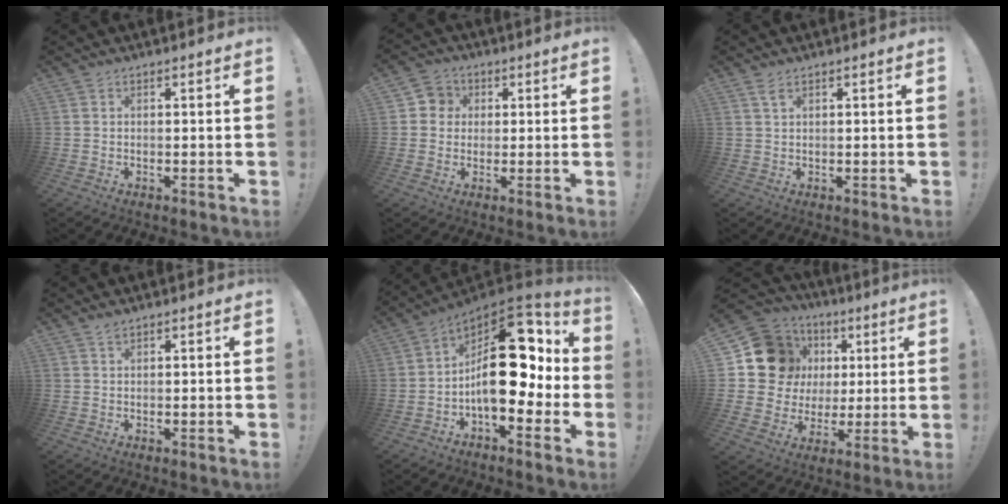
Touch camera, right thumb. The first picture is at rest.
{"total": 5.3, "force": [0.5, 5.1, 1.4], "torque": [-0.024, 0.006, 0.010]}
{"total": 2.2, "force": [1.2, 0.5, 1.8], "torque": [-0.029, -0.001, 0.020]}
{"total": 1.2, "force": [1.0, 0.4, 0.5], "torque": [-0.005, -0.001, 0.017]}
{"total": 21.8, "force": [1.2, 11.6, 18.4], "torque": [-0.281, 0.001, 0.032]}
{"total": 17.2, "force": [4.8, 15.1, 6.8], "torque": [-0.091, -0.012, 0.121]}